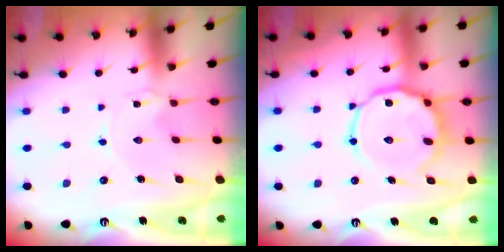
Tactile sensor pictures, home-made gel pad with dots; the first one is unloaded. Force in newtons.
{"total": 14.0, "press": 13.9, "slide": 1.2}